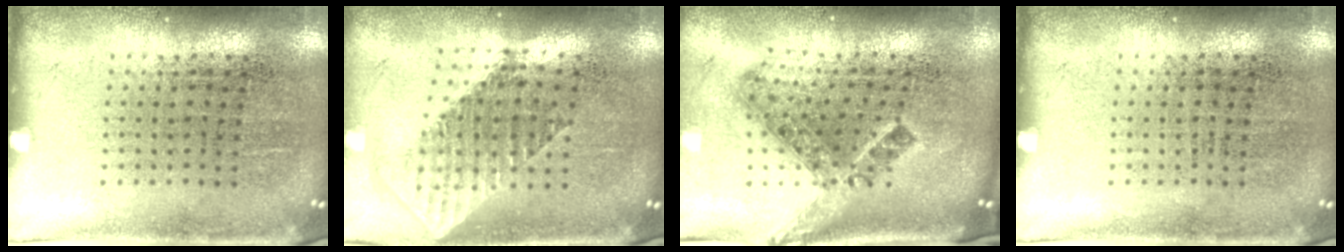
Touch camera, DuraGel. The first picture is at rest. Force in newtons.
{"total": 1.8, "press": 1.5, "slide": 1.0}
{"total": 1.7, "press": 1.2, "slide": 1.1}
{"total": 0.0}